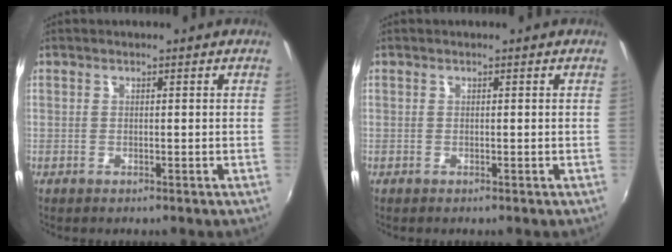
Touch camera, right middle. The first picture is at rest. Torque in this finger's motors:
{"motor_torque": [0.11, -0.11, 0.03, 0.00]}